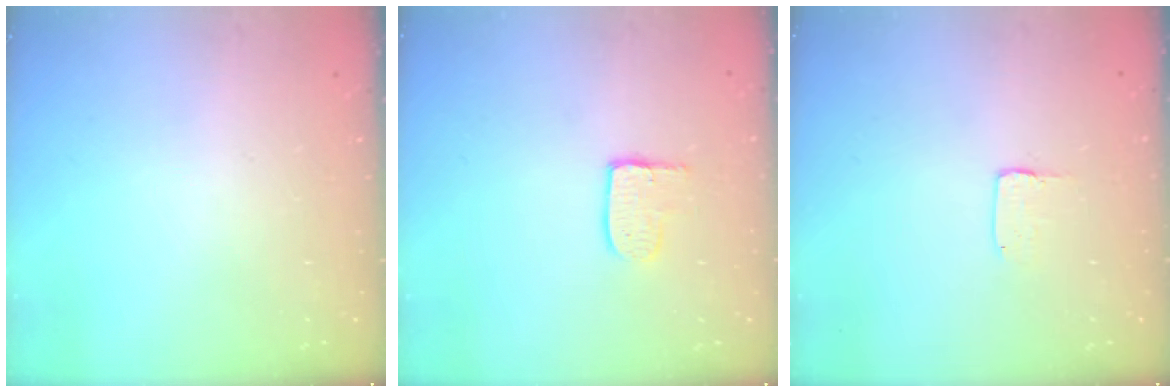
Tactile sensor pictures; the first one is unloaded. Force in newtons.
{"total": 5.7, "press": 5.7, "slide": 0.5}
{"total": 2.0, "press": 2.0, "slide": 0.0}